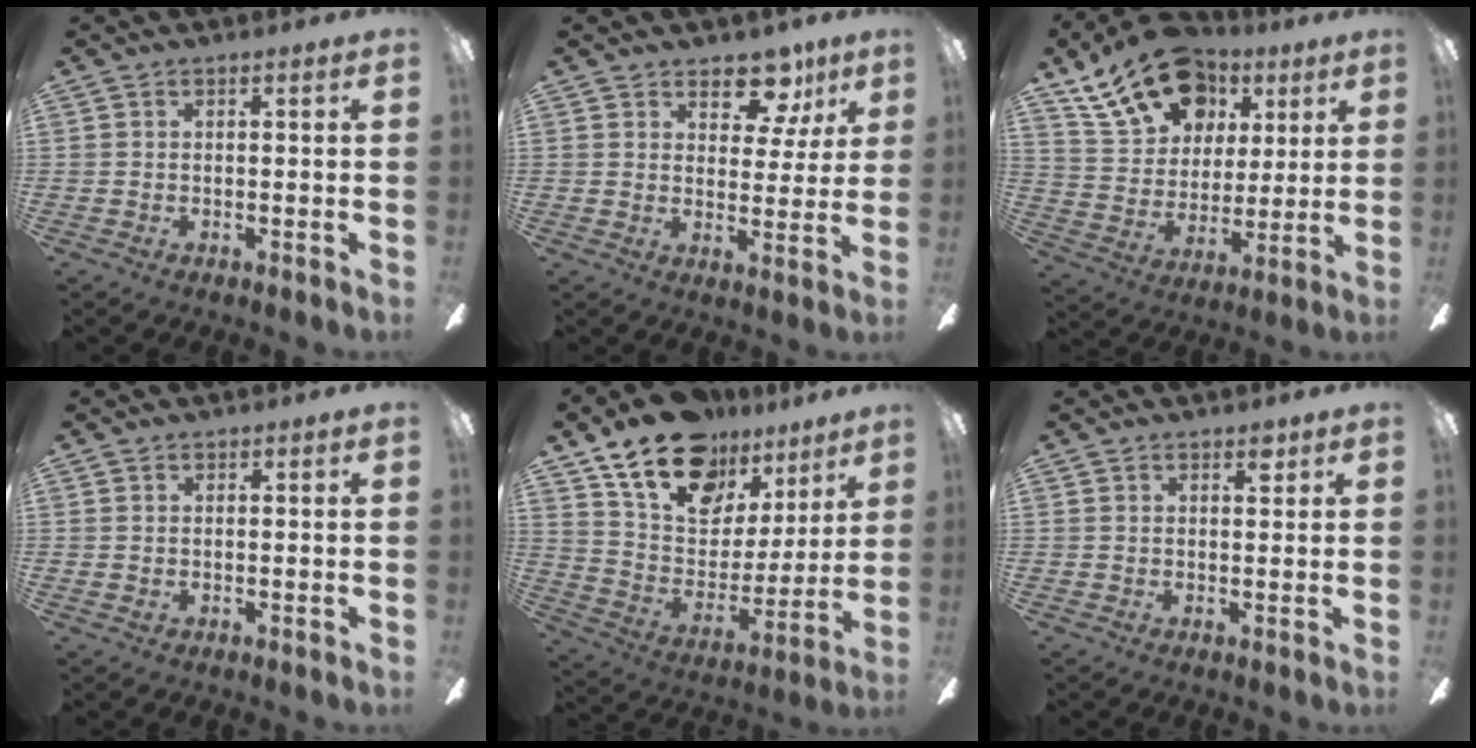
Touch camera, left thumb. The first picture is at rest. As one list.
[{"total": 10.7, "force": [7.0, 6.2, 5.2], "torque": [-0.060, -0.035, 0.122]}, {"total": 19.9, "force": [12.1, 13.0, 8.9], "torque": [-0.155, -0.055, 0.224]}, {"total": 0.5, "force": [0.2, 0.4, 0.1], "torque": [-0.003, 0.003, 0.004]}, {"total": 20.6, "force": [14.5, 11.6, 8.9], "torque": [-0.152, -0.086, 0.263]}, {"total": 2.3, "force": [1.7, 1.1, 1.1], "torque": [-0.001, -0.007, 0.025]}]